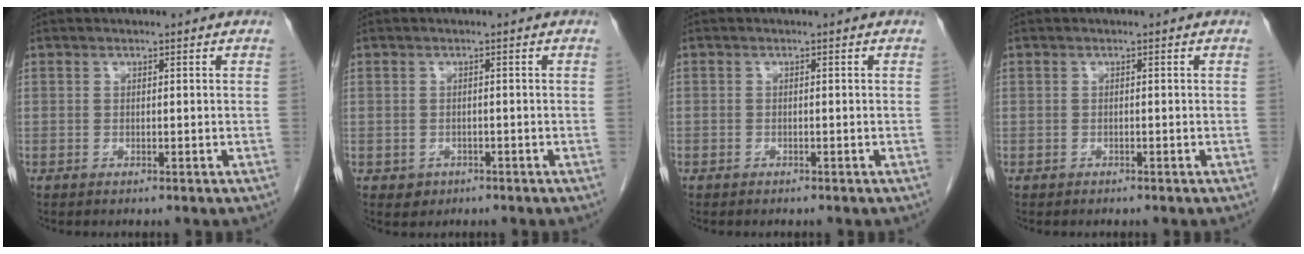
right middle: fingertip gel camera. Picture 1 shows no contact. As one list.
[{"total": 1.6, "force": [-0.8, 1.3, 0.3], "torque": [-0.007, 0.003, -0.007]}, {"total": 0.5, "force": [-0.4, 0.3, 0.1], "torque": [-0.006, 0.003, -0.009]}, {"total": 0.0}]